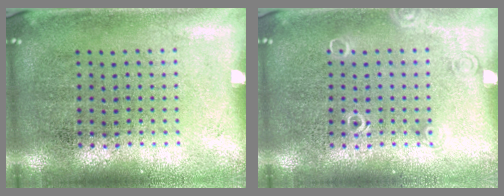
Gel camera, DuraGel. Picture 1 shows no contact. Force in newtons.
{"total": 1.0, "press": 1.0, "slide": 0.2}